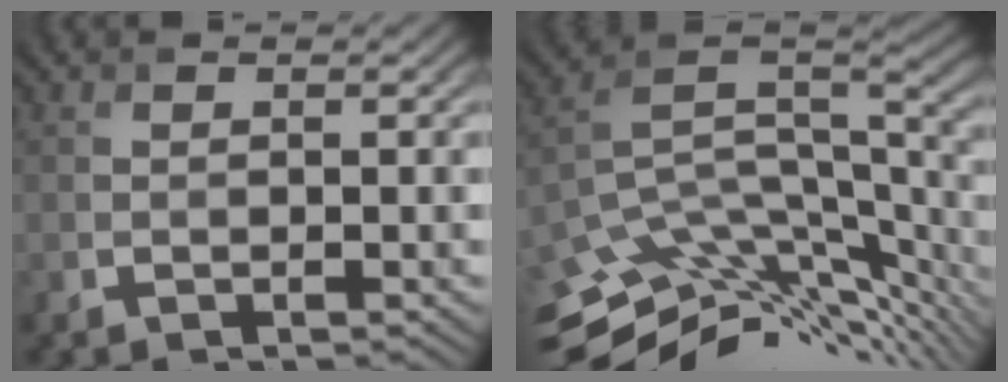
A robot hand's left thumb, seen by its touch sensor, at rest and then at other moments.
{"total": 11.9, "force": [-7.5, 4.4, 8.1], "torque": [-0.174, -0.009, -0.120]}